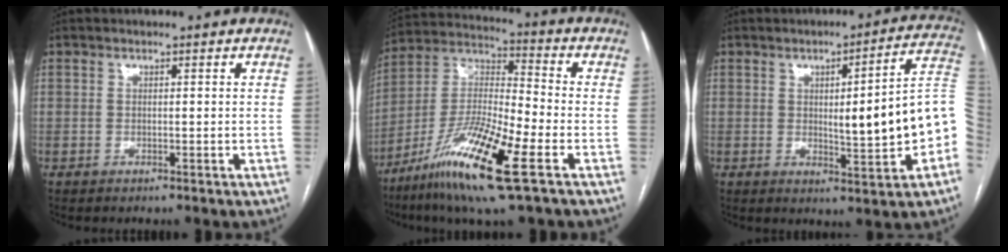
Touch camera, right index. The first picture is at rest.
{"total": 17.5, "force": [-8.8, 1.5, 15.1], "torque": [-0.314, -0.029, -0.164]}
{"total": 12.9, "force": [-1.4, 1.3, 12.7], "torque": [-0.155, 0.015, -0.015]}